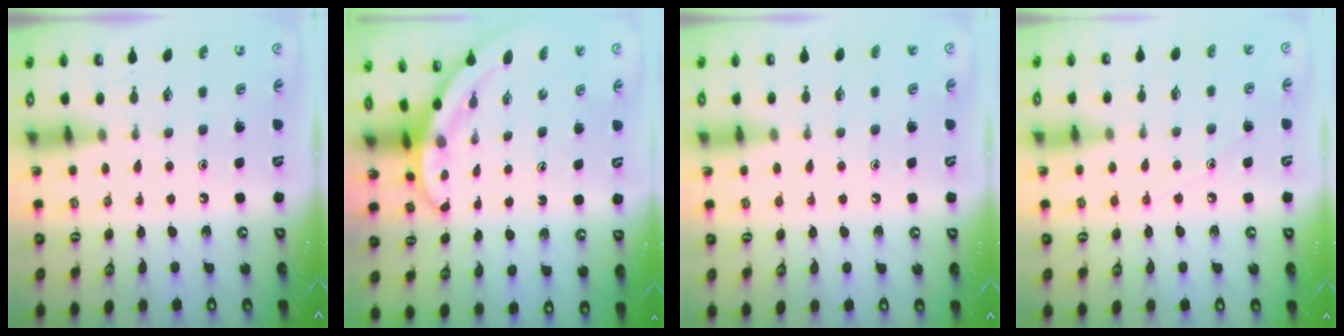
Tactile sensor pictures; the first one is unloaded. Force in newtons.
{"total": 3.1, "press": 3.1, "slide": 0.0}
{"total": 2.5, "press": 2.4, "slide": 0.3}
{"total": 5.9, "press": 5.8, "slide": 0.7}